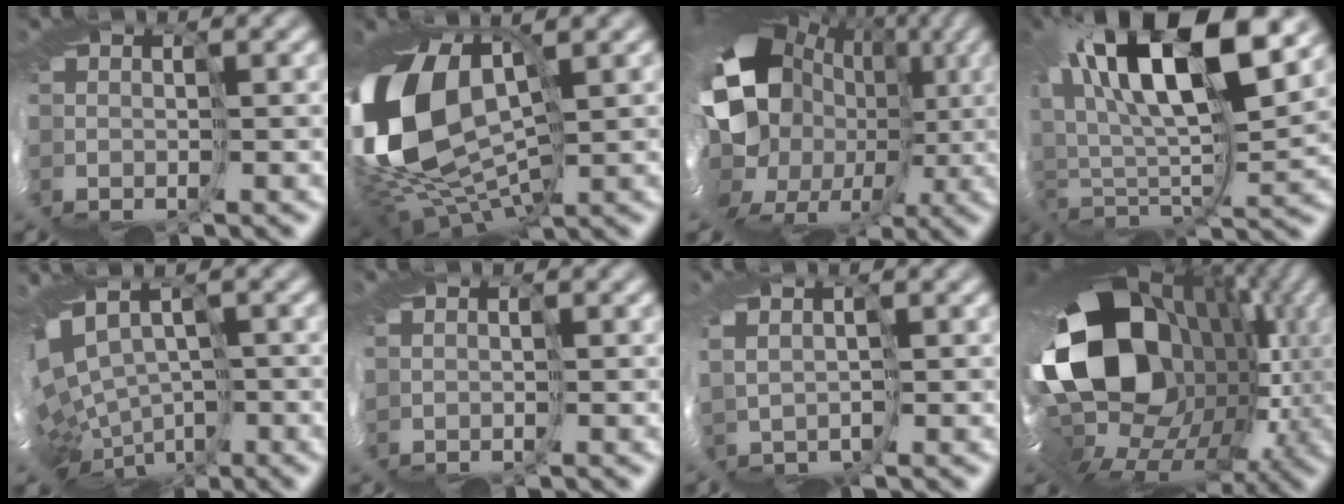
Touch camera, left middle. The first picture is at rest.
{"total": 13.0, "force": [2.3, 8.0, 9.9], "torque": [-0.224, -0.018, 0.042]}
{"total": 16.1, "force": [1.1, 14.0, 8.0], "torque": [-0.123, -0.023, -0.026]}
{"total": 14.9, "force": [10.0, 4.7, 10.0], "torque": [-0.195, 0.033, 0.173]}
{"total": 7.1, "force": [-1.3, 5.0, 4.9], "torque": [-0.101, -0.009, 0.027]}
{"total": 0.6, "force": [0.3, -0.1, -0.5], "torque": [0.015, -0.006, 0.008]}
{"total": 2.0, "force": [2.0, 0.3, -0.2], "torque": [0.007, 0.010, 0.023]}
{"total": 18.0, "force": [1.9, 14.2, 10.9], "torque": [-0.183, -0.004, -0.032]}